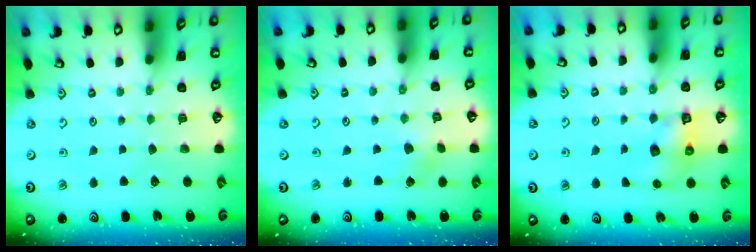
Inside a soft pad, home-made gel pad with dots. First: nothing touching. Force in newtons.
{"total": 2.4, "press": 2.4, "slide": 0.3}
{"total": 6.3, "press": 6.2, "slide": 0.9}